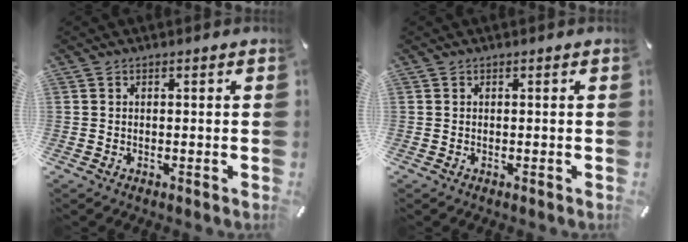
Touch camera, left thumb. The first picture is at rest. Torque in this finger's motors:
{"motor_torque": [0.00, 0.00, 0.00, 0.00, 0.00]}